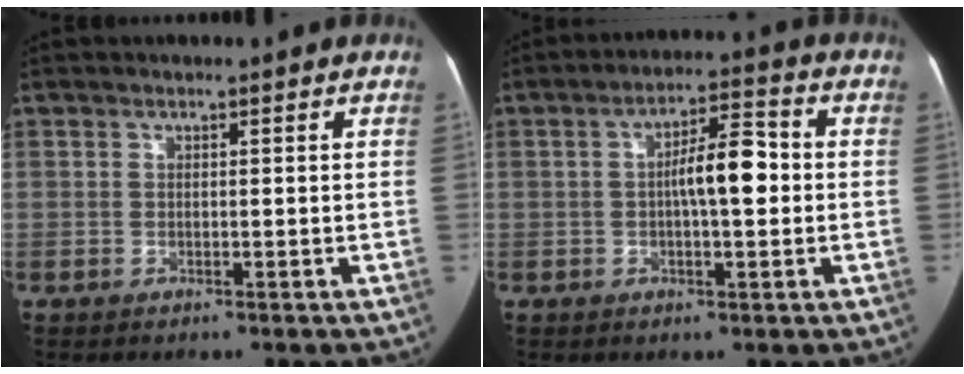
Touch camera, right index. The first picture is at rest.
{"total": 7.5, "force": [-0.1, 2.0, 7.2], "torque": [-0.123, 0.023, -0.002]}